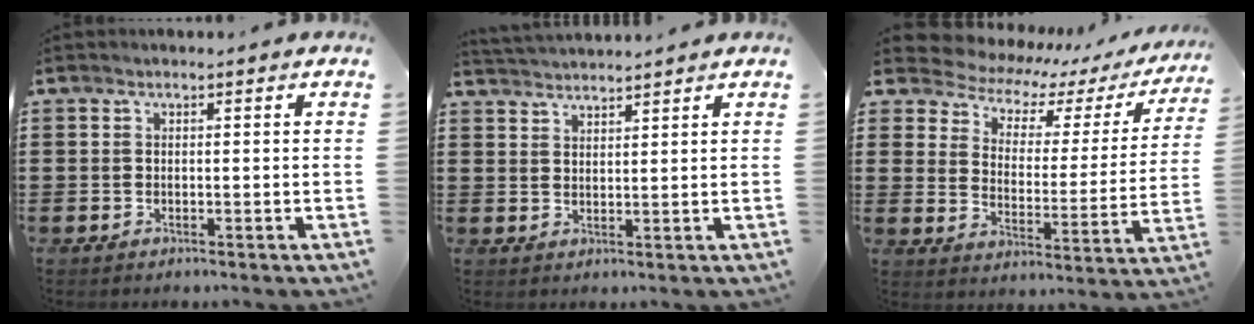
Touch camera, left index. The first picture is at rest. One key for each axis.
{"total": 2.3, "fx": 2.3, "fy": -0.3, "fz": -0.3, "tx": -0.001, "ty": -0.005, "tz": 0.044}
{"total": 5.0, "fx": 4.5, "fy": 1.7, "fz": 1.2, "tx": -0.055, "ty": -0.039, "tz": 0.072}